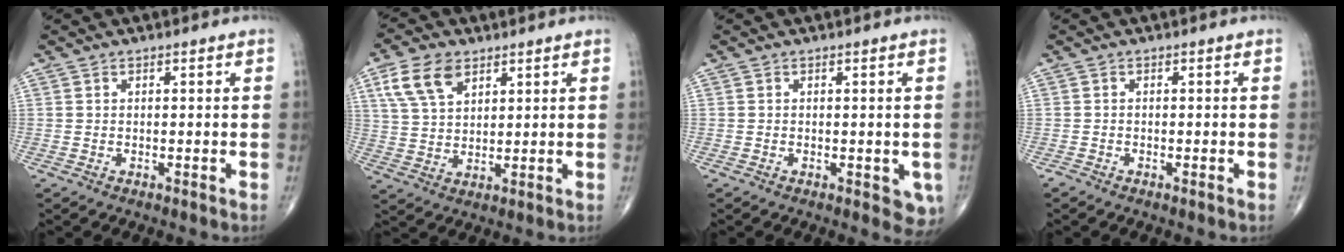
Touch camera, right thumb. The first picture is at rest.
{"total": 8.8, "force": [4.5, 5.2, 5.5], "torque": [-0.098, -0.009, 0.092]}
{"total": 4.1, "force": [-1.1, 2.0, 3.4], "torque": [-0.015, -0.004, -0.013]}
{"total": 0.5, "force": [-0.5, 0.1, 0.3], "torque": [-0.004, -0.001, -0.011]}